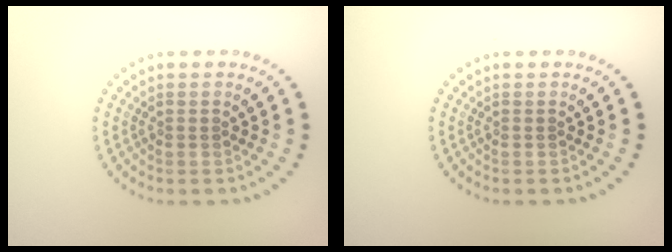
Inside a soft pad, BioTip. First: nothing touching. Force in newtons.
{"total": 0.0}